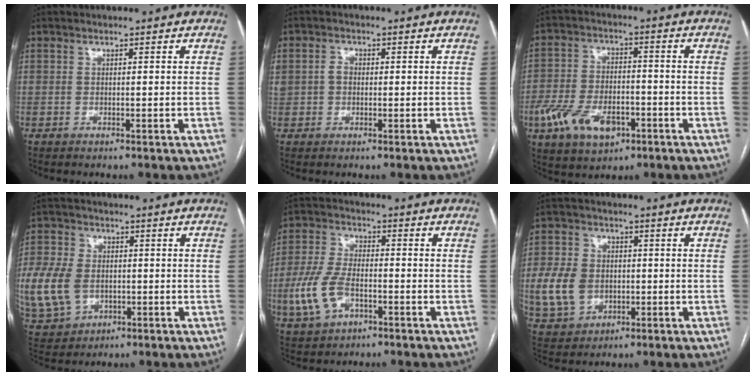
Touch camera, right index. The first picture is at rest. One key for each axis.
{"total": 3.3, "fx": 0.2, "fy": 2.7, "fz": 1.8, "tx": -0.047, "ty": 0.018, "tz": 0.007}
{"total": 12.1, "fx": -5.3, "fy": 6.7, "fz": 8.6, "tx": -0.169, "ty": 0.006, "tz": -0.087}
{"total": 29.1, "fx": -5.5, "fy": 24.1, "fz": 15.5, "tx": -0.488, "ty": 0.026, "tz": -0.074}
{"total": 9.6, "fx": -3.2, "fy": 5.2, "fz": 7.4, "tx": -0.178, "ty": 0.005, "tz": -0.057}
{"total": 13.8, "fx": -1.6, "fy": 11.2, "fz": 7.9, "tx": -0.206, "ty": 0.012, "tz": -0.011}